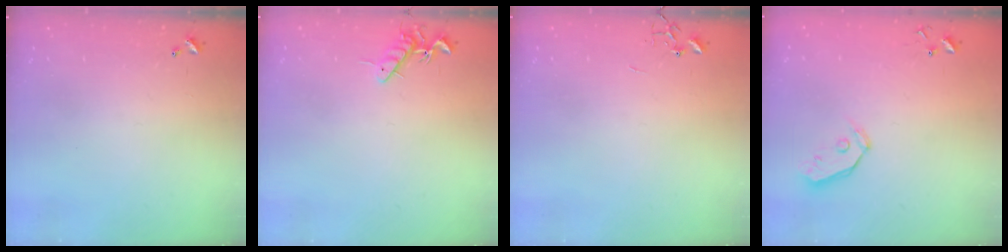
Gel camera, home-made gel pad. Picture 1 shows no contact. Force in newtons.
{"total": 7.6, "press": 7.5, "slide": 0.8}
{"total": 0.0}
{"total": 6.3, "press": 6.3, "slide": 0.7}